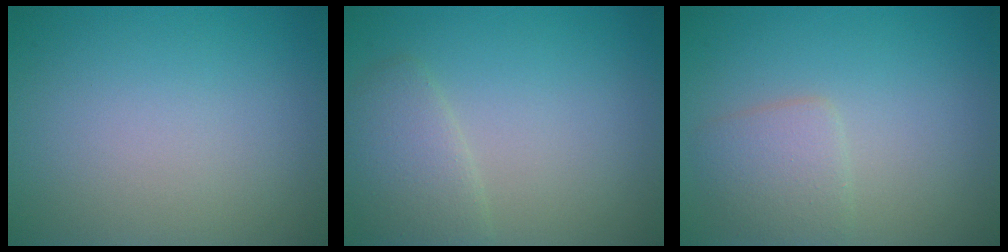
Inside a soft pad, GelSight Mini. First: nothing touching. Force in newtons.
{"total": 2.8, "press": 2.8, "slide": 0.2}
{"total": 2.5, "press": 2.5, "slide": 0.1}